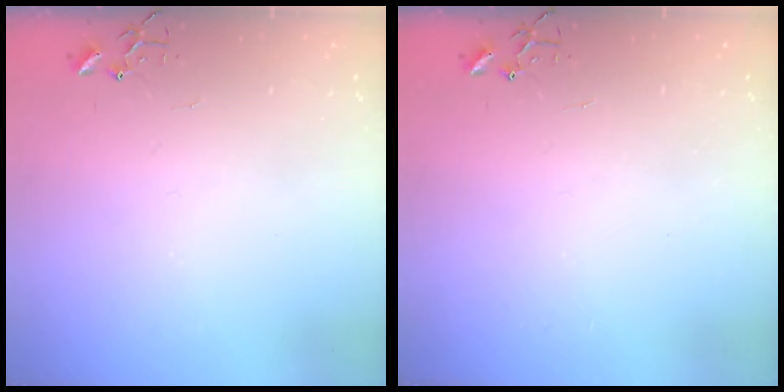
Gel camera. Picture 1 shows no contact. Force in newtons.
{"total": 0.0}